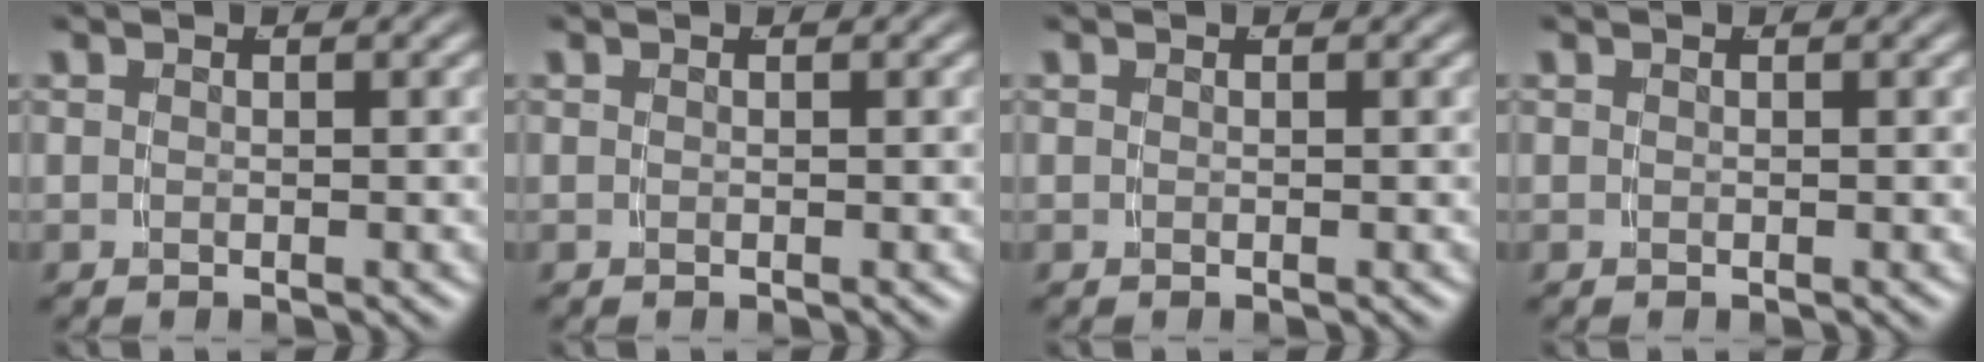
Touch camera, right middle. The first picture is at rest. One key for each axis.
{"total": 0.0}
{"total": 0.0}
{"total": 0.0}